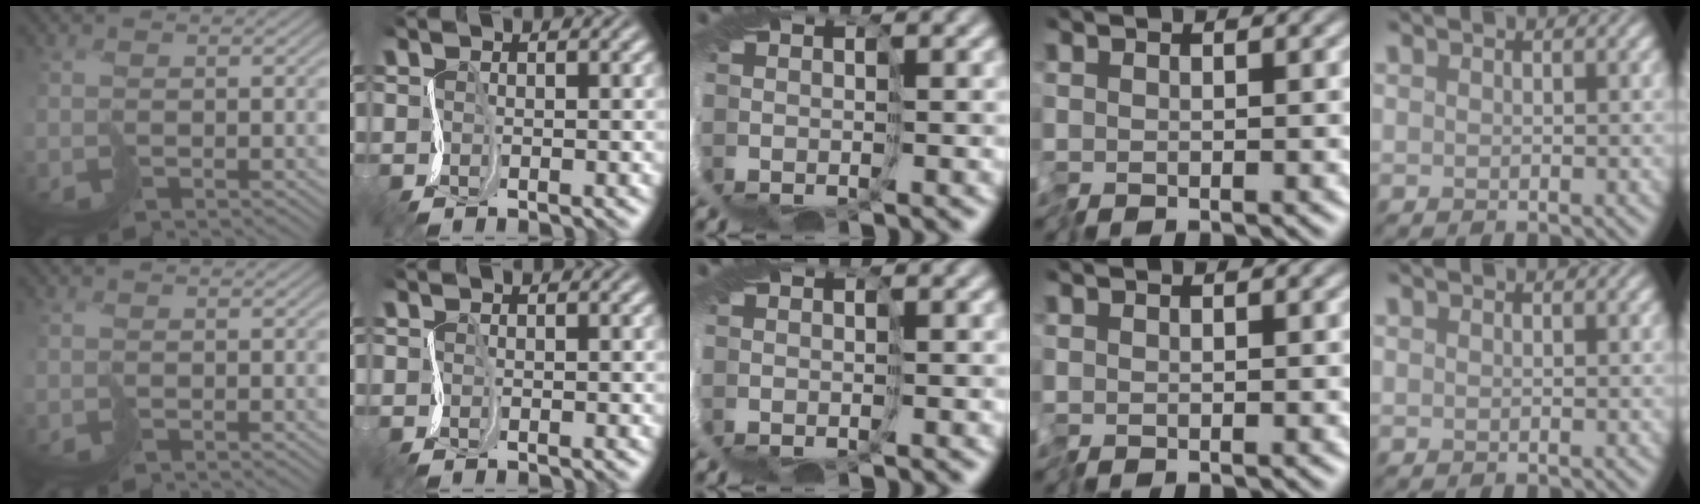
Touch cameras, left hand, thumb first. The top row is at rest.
{}